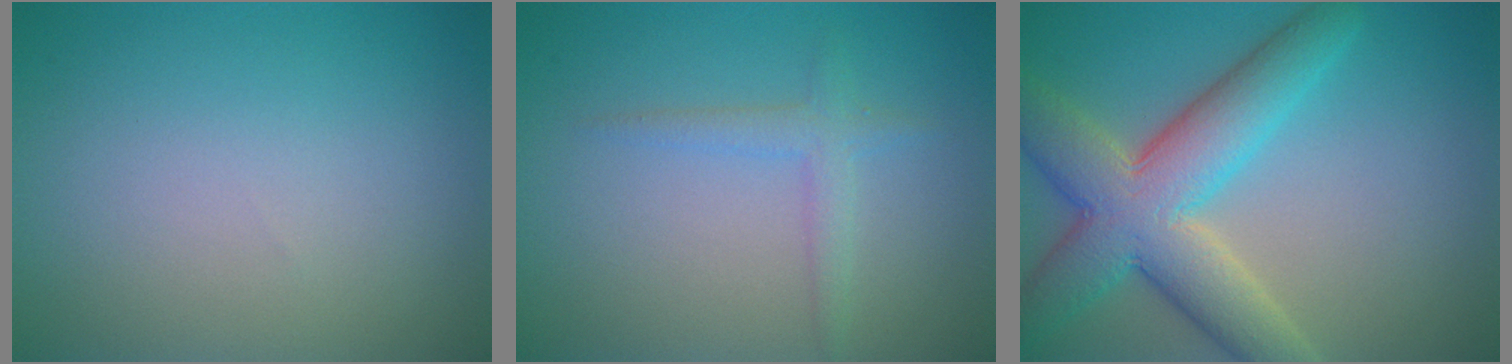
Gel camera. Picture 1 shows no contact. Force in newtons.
{"total": 1.8, "press": 1.8, "slide": 0.2}
{"total": 8.7, "press": 8.7, "slide": 0.4}